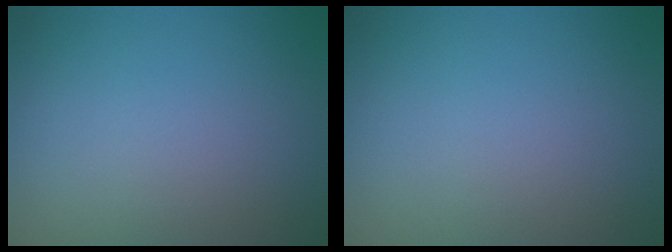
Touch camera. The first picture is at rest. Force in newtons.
{"total": 0.0}